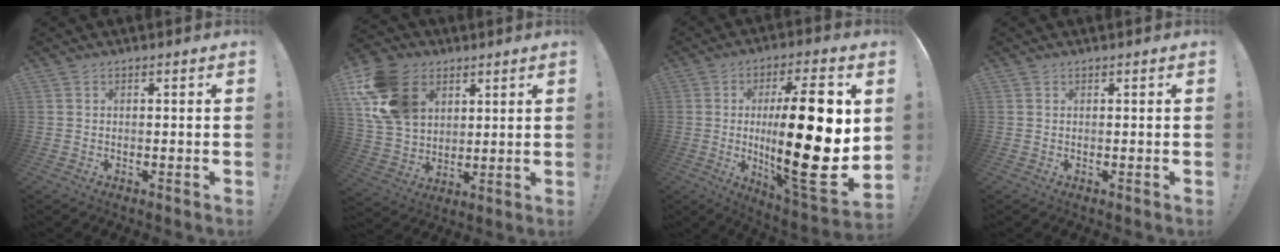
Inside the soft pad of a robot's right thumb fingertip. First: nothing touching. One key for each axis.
{"total": 18.9, "fx": 7.5, "fy": 13.9, "fz": 10.4, "tx": -0.196, "ty": -0.028, "tz": 0.148}
{"total": 27.2, "fx": 1.0, "fy": 6.8, "fz": 26.3, "tx": -0.433, "ty": -0.020, "tz": 0.019}
{"total": 0.0}